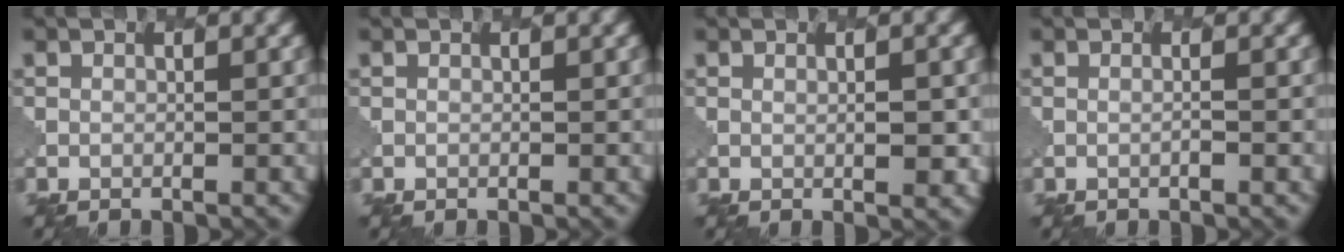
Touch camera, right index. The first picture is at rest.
{"total": 0.0}
{"total": 1.8, "force": [0.5, 0.4, 1.7], "torque": [-0.024, -0.003, 0.011]}
{"total": 0.8, "force": [0.3, 0.2, 0.7], "torque": [-0.009, -0.004, -0.006]}